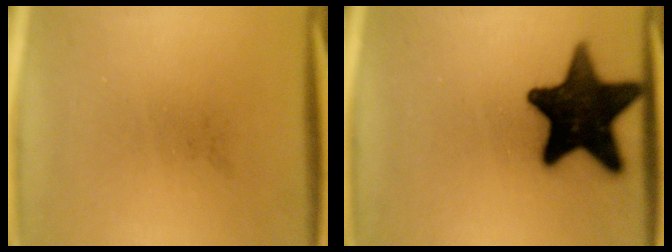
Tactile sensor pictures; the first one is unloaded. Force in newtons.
{"total": 19.1}